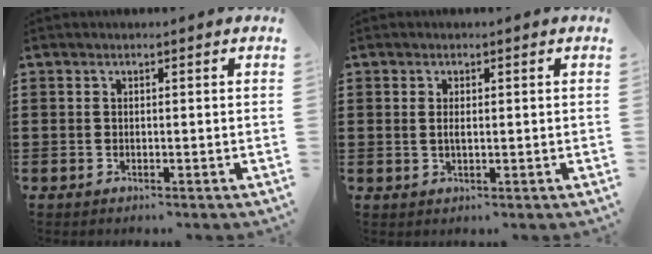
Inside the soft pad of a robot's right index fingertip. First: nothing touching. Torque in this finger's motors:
{"motor_torque": [-0.26, 0.47, 0.02, 0.01]}